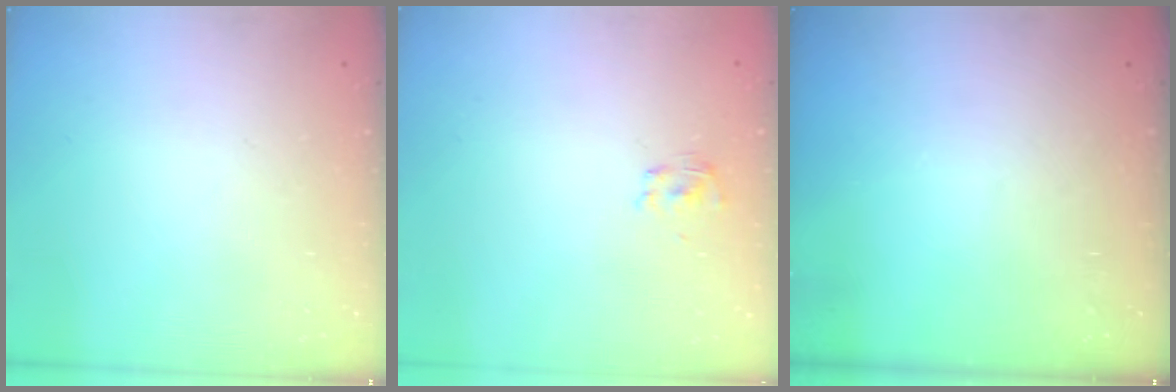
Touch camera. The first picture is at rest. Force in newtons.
{"total": 1.9, "press": 1.6, "slide": 1.0}
{"total": 0.0}